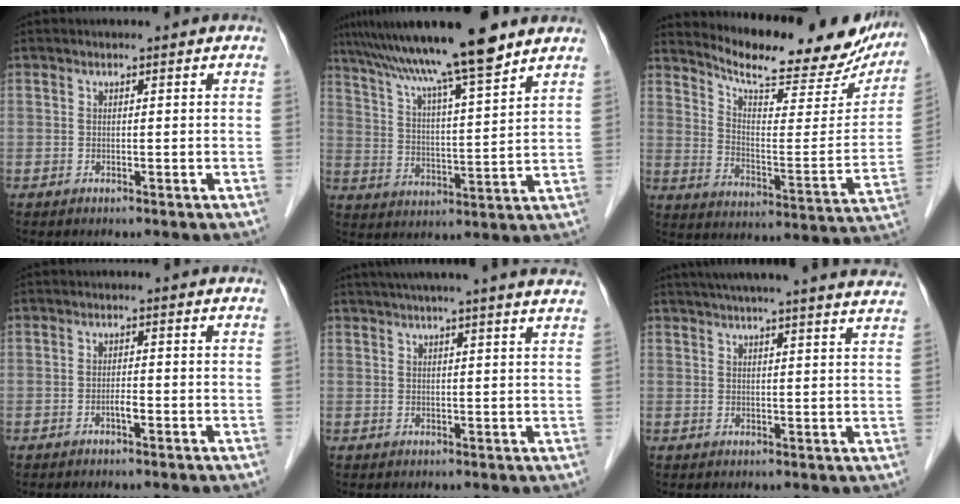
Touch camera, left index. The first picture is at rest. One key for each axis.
{"total": 16.3, "fx": 13.2, "fy": 0.1, "fz": 9.6, "tx": -0.164, "ty": 0.022, "tz": 0.215}
{"total": 22.1, "fx": 20.2, "fy": 4.7, "fz": 7.8, "tx": -0.113, "ty": -0.044, "tz": 0.265}
{"total": 1.1, "fx": -0.6, "fy": 0.1, "fz": 0.9, "tx": -0.018, "ty": 0.002, "tz": -0.011}
{"total": 16.9, "fx": 14.8, "fy": -0.1, "fz": 8.1, "tx": -0.129, "ty": 0.021, "tz": 0.182}
{"total": 24.1, "fx": 21.7, "fy": 0.9, "fz": 10.5, "tx": -0.162, "ty": 0.001, "tz": 0.267}